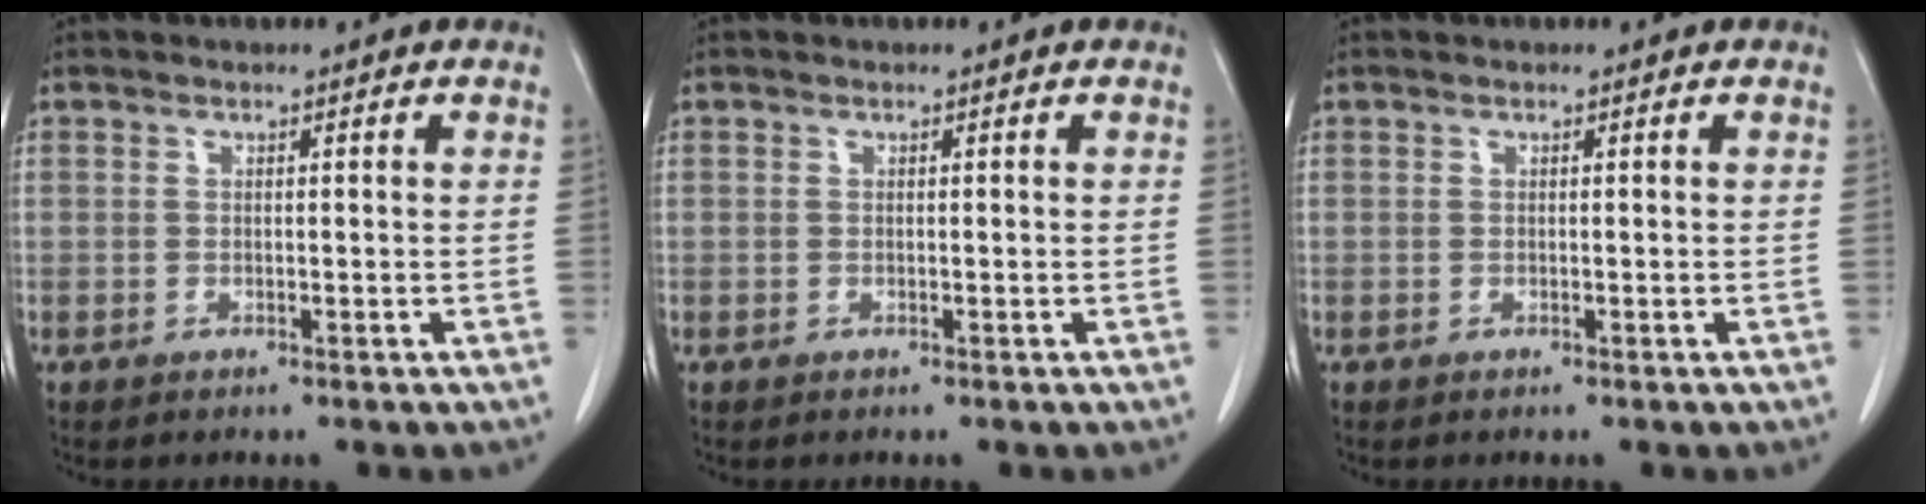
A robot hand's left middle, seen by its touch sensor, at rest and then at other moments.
{"total": 0.0}
{"total": 0.0}